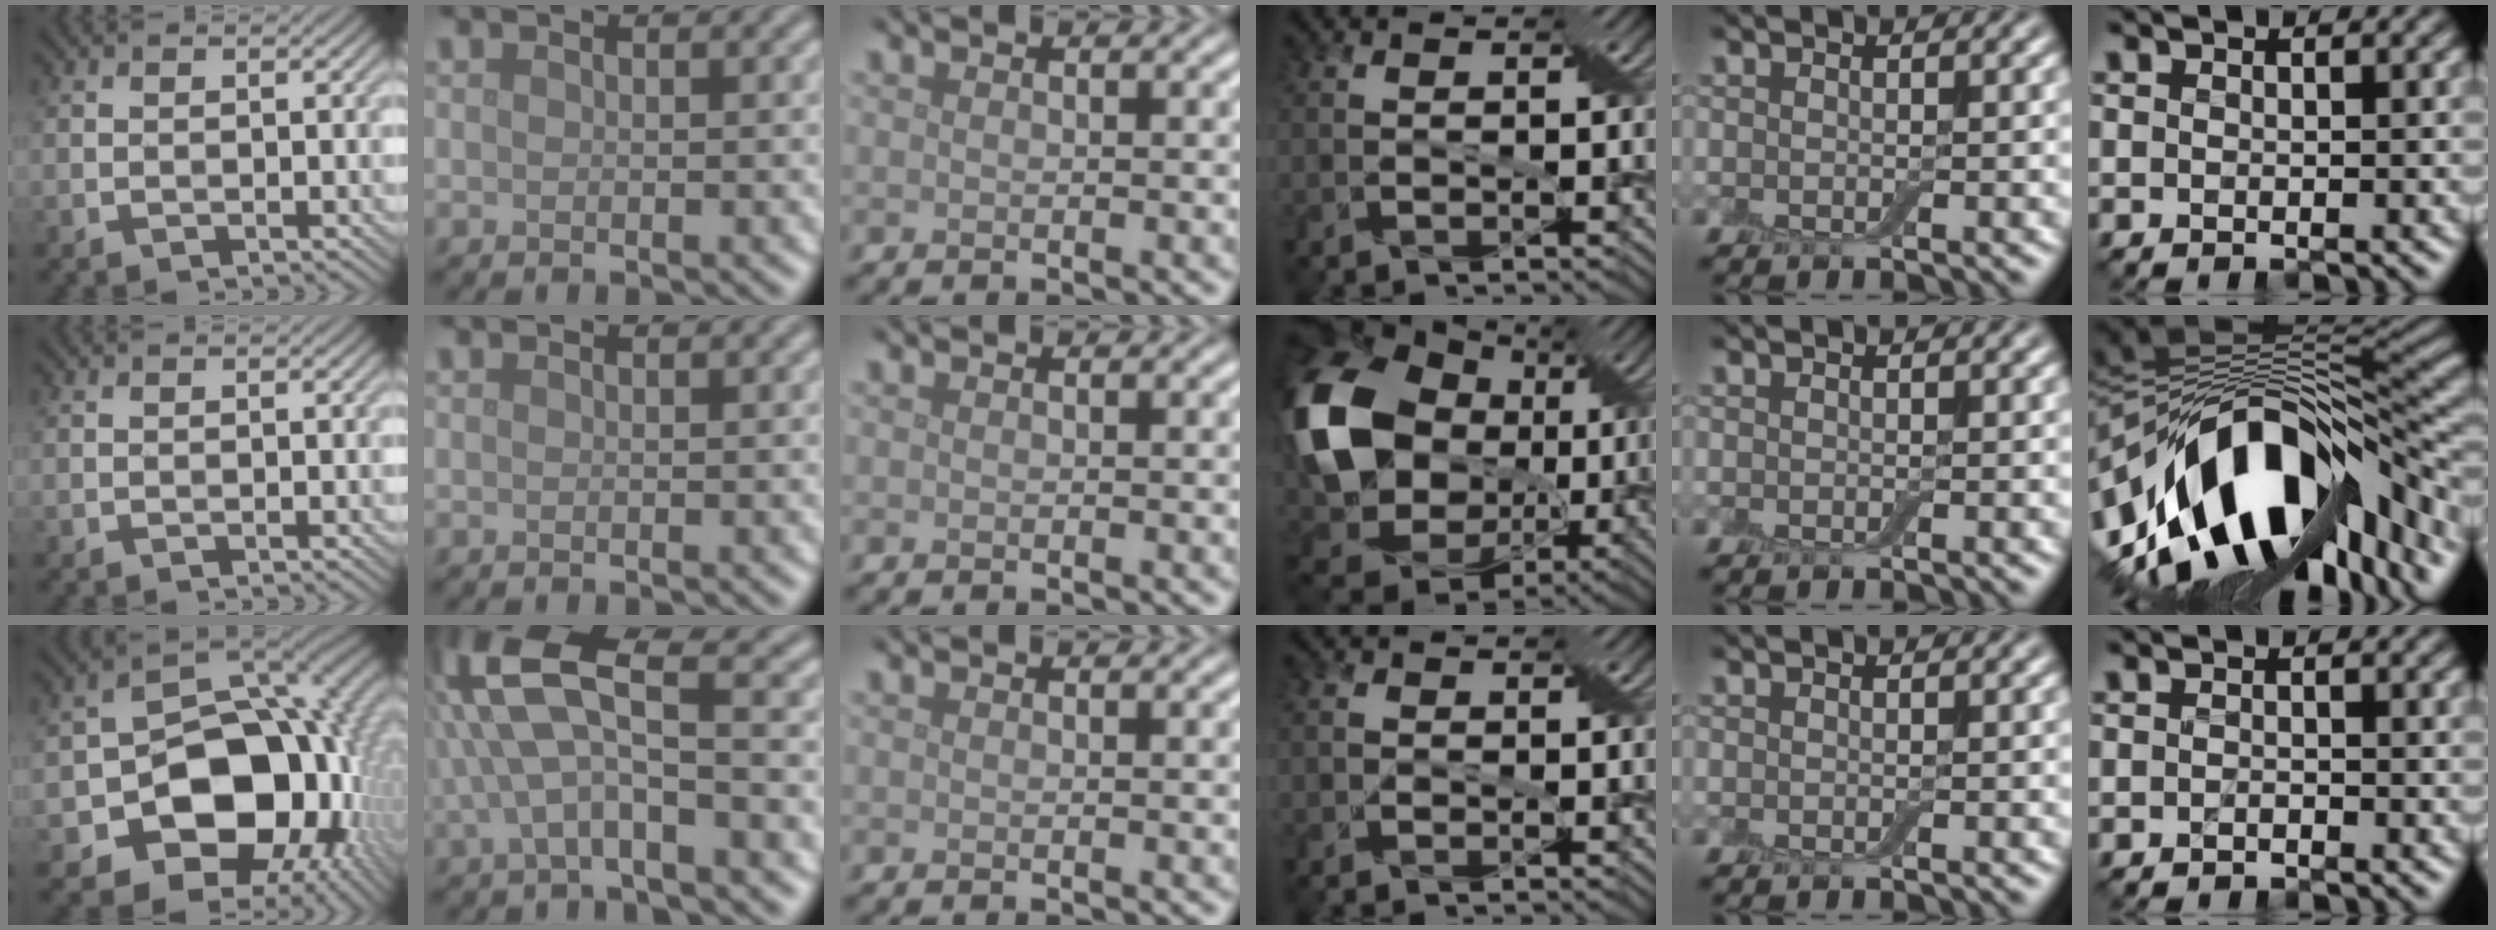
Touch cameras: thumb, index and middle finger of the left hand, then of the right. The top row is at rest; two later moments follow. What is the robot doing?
{"motion": "cut", "object": "aluminum foil"}